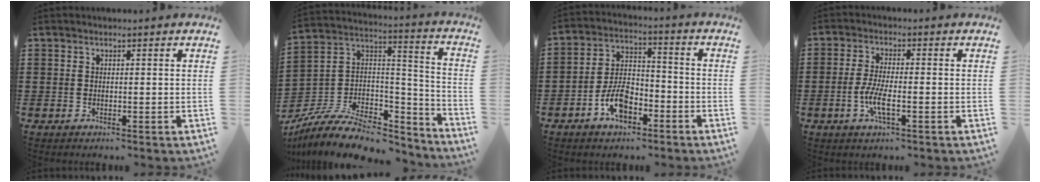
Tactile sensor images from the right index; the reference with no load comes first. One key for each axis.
{"total": 9.3, "fx": -6.4, "fy": 4.9, "fz": 4.5, "tx": -0.094, "ty": 0.013, "tz": -0.118}
{"total": 7.6, "fx": -3.9, "fy": 4.2, "fz": 5.0, "tx": -0.106, "ty": 0.014, "tz": -0.076}
{"total": 5.1, "fx": -1.7, "fy": 1.3, "fz": 4.6, "tx": -0.104, "ty": -0.006, "tz": -0.039}